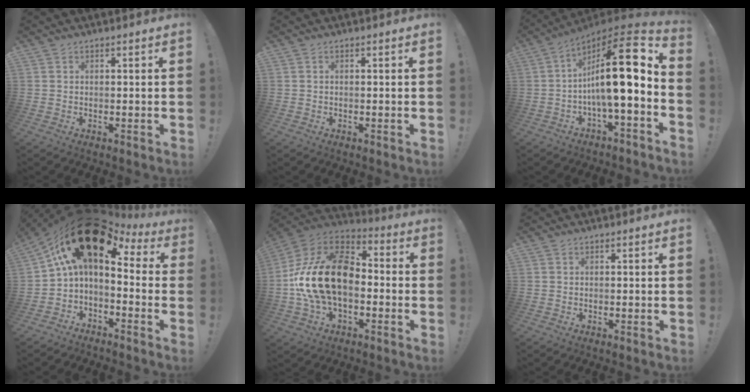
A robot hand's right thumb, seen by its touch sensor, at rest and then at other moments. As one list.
[{"total": 0.0}, {"total": 18.8, "force": [1.2, 4.2, 18.2], "torque": [-0.283, -0.010, 0.010]}, {"total": 19.1, "force": [8.7, 8.4, 14.8], "torque": [-0.235, -0.046, 0.159]}, {"total": 22.8, "force": [-0.6, 14.4, 17.7], "torque": [-0.332, 0.024, 0.001]}, {"total": 0.0}]